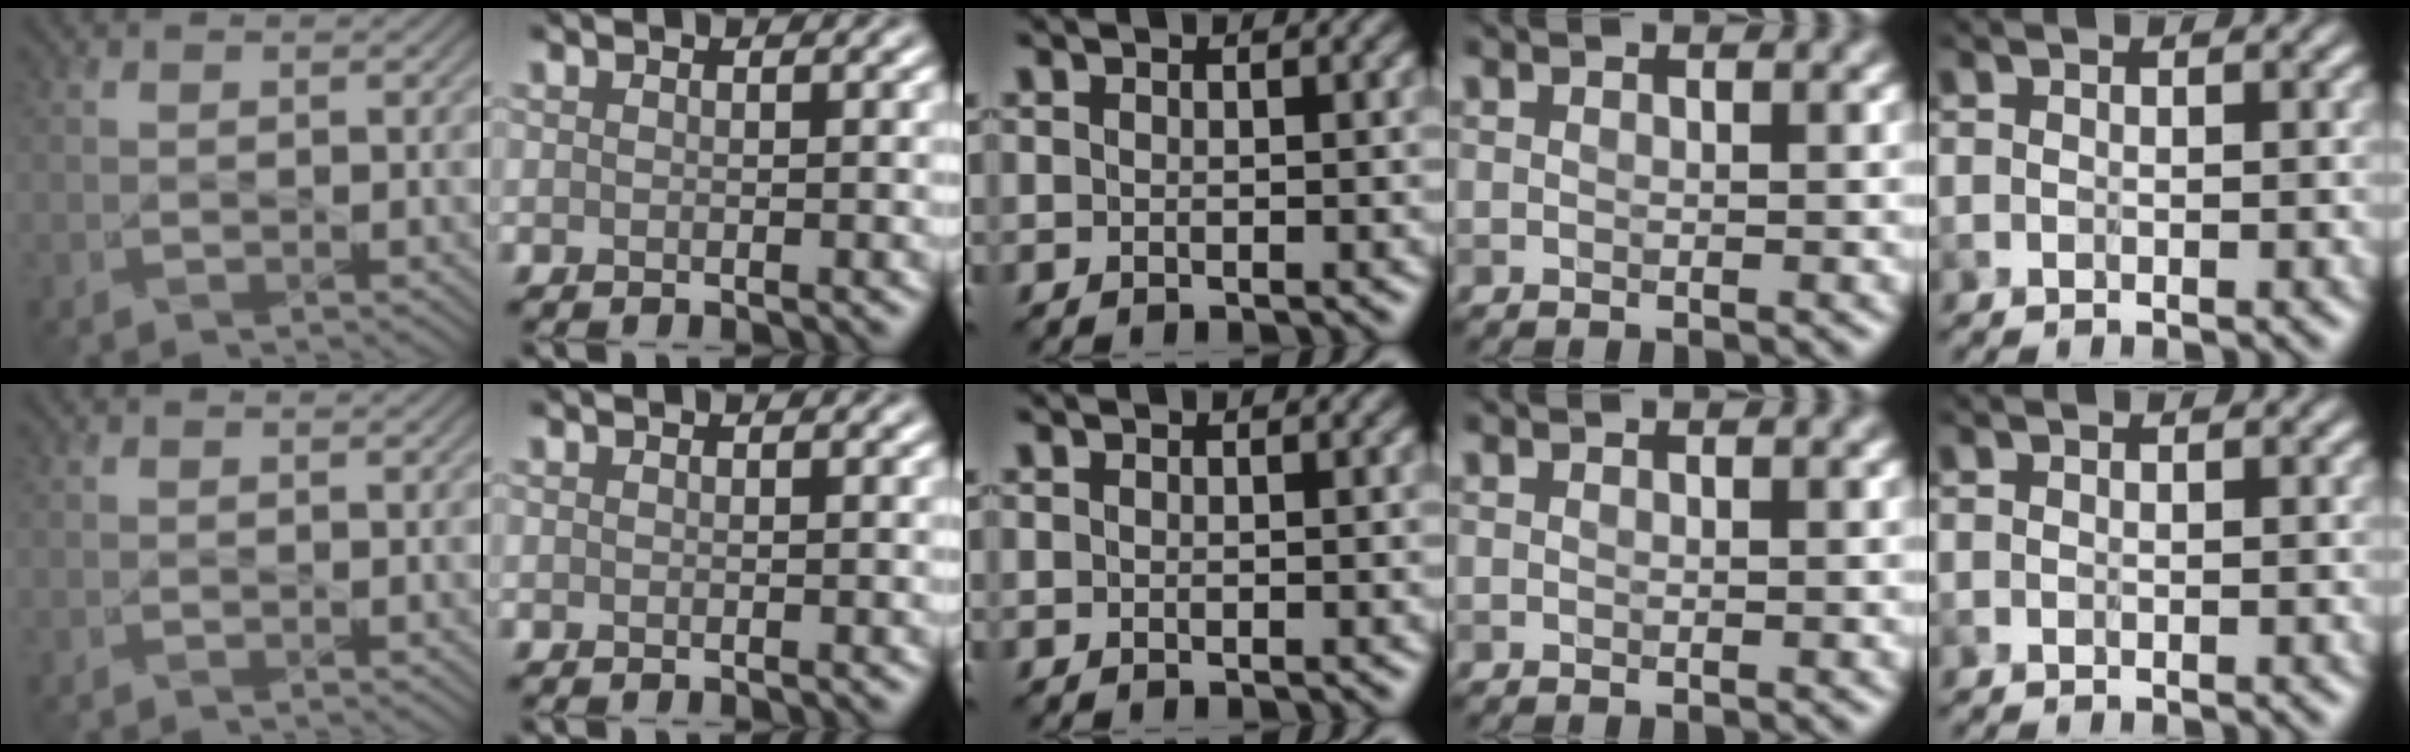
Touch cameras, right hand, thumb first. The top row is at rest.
{}